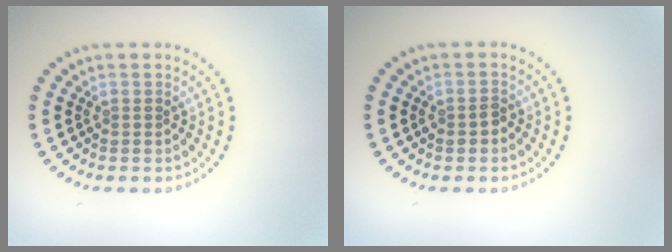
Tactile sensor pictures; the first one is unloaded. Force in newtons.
{"total": 1.1, "press": 1.1, "slide": 0.3}